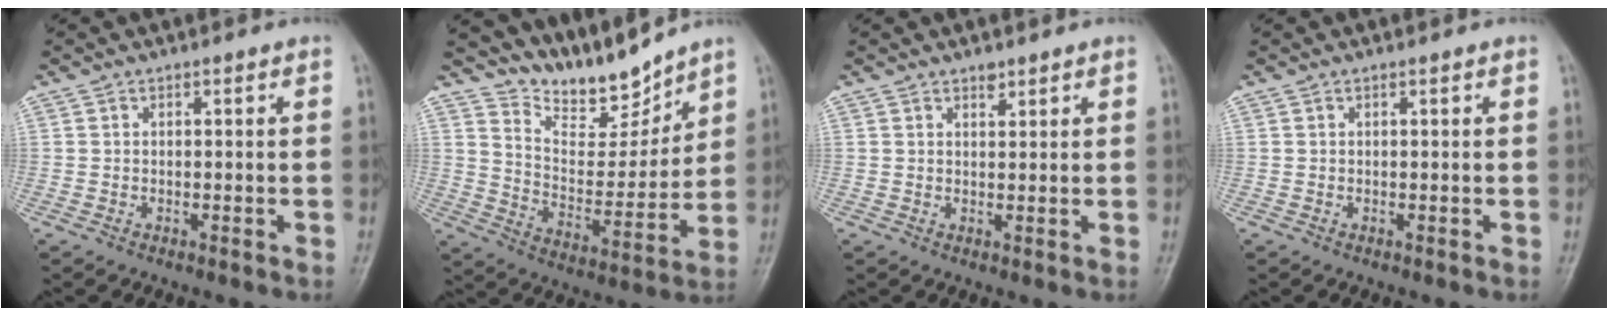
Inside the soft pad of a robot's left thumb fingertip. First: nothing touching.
{"total": 12.7, "force": [11.5, 3.6, 3.7], "torque": [-0.030, -0.082, 0.215]}
{"total": 1.5, "force": [1.2, 0.6, 0.6], "torque": [-0.002, -0.009, 0.019]}
{"total": 0.0}